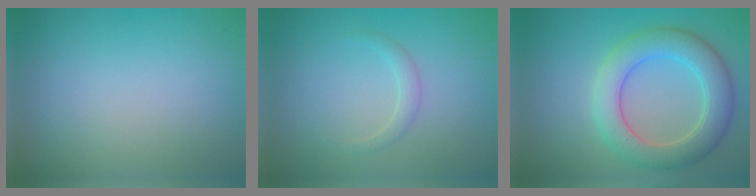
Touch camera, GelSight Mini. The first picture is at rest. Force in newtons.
{"total": 1.1, "press": 1.1, "slide": 0.1}
{"total": 5.9, "press": 5.9, "slide": 0.2}